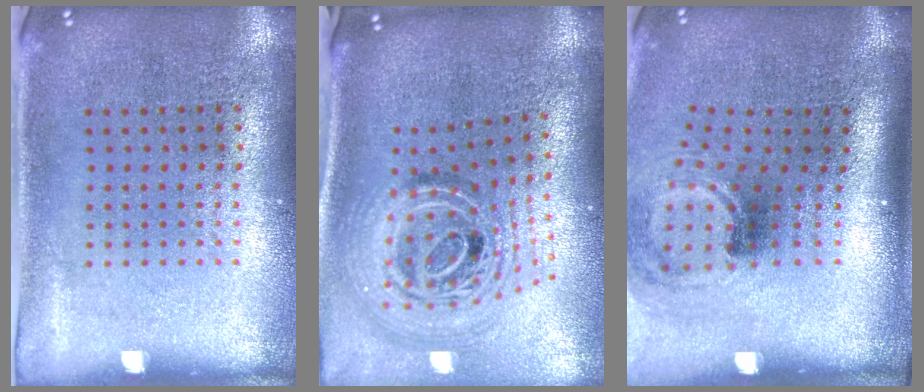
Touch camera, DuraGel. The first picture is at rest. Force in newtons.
{"total": 2.3, "press": 1.7, "slide": 1.5}
{"total": 1.9, "press": 1.2, "slide": 1.4}